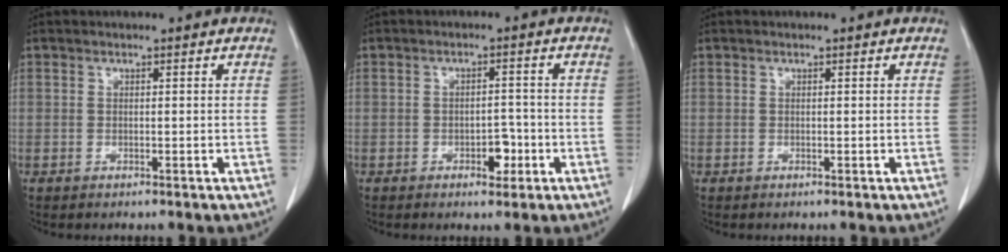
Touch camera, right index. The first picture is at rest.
{"total": 3.3, "force": [-1.5, 1.7, 2.4], "torque": [-0.029, 0.006, -0.016]}
{"total": 0.0}